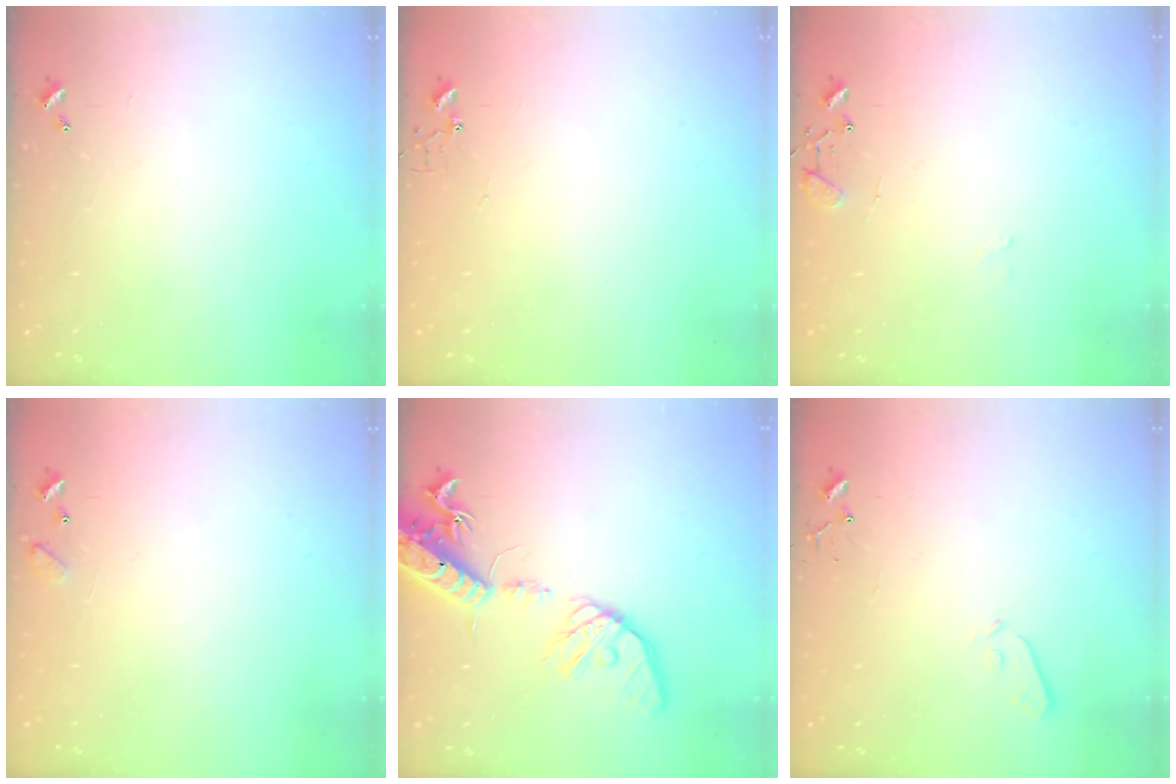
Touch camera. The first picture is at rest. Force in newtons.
{"total": 3.4, "press": 3.4, "slide": 0.3}
{"total": 9.3, "press": 9.3, "slide": 0.7}
{"total": 6.4, "press": 6.4, "slide": 0.5}
{"total": 19.4, "press": 19.1, "slide": 3.3}
{"total": 3.6, "press": 3.6, "slide": 0.6}